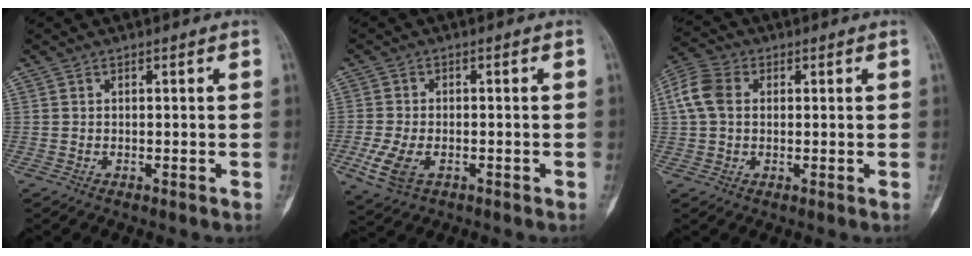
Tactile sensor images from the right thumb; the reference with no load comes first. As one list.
[{"total": 6.8, "force": [-2.4, 4.0, 5.0], "torque": [-0.114, 0.000, -0.038]}, {"total": 7.5, "force": [1.2, 5.5, 5.0], "torque": [-0.110, 0.020, 0.017]}]